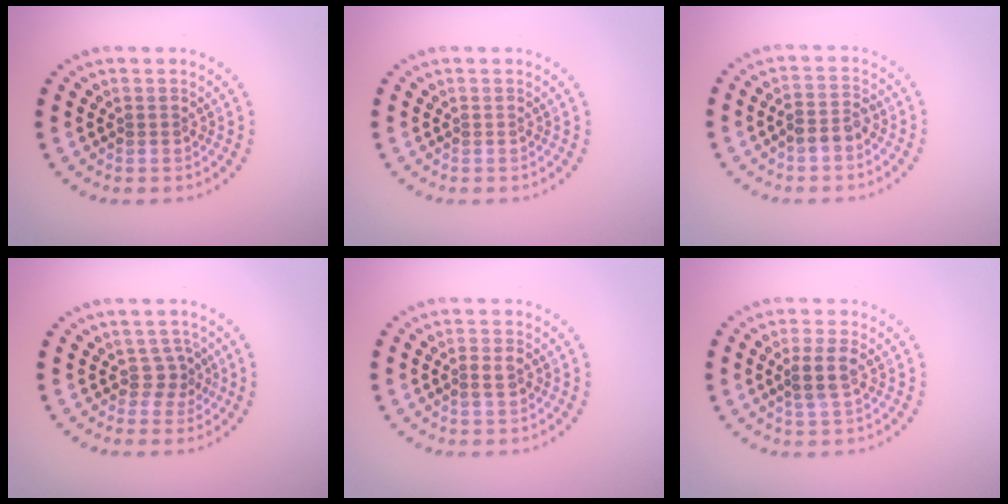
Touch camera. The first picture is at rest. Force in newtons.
{"total": 0.0}
{"total": 2.2, "press": 2.0, "slide": 1.0}
{"total": 1.8, "press": 1.1, "slide": 1.4}
{"total": 1.3, "press": 1.3, "slide": 0.2}
{"total": 2.3, "press": 2.1, "slide": 1.0}